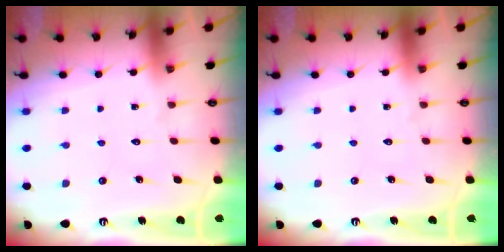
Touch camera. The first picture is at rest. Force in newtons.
{"total": 0.0}